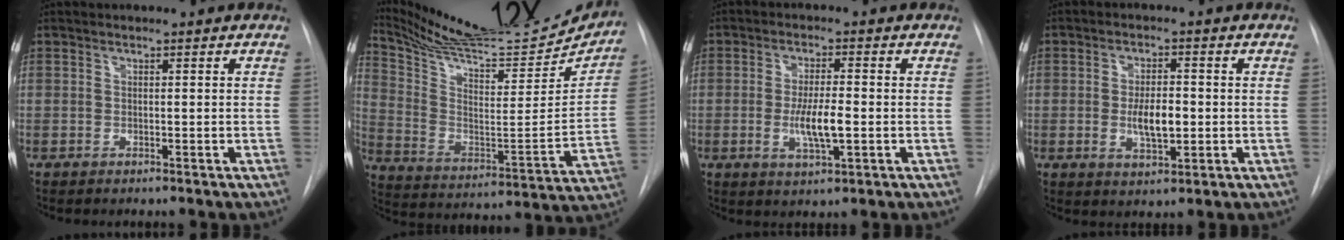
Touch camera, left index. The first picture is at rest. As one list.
[{"total": 27.8, "force": [25.6, 3.9, 10.1], "torque": [-0.170, -0.075, 0.366]}, {"total": 6.0, "force": [-1.0, 1.2, 5.8], "torque": [-0.112, -0.008, -0.016]}, {"total": 5.5, "force": [-0.6, 2.1, 5.0], "torque": [-0.091, -0.003, -0.005]}]